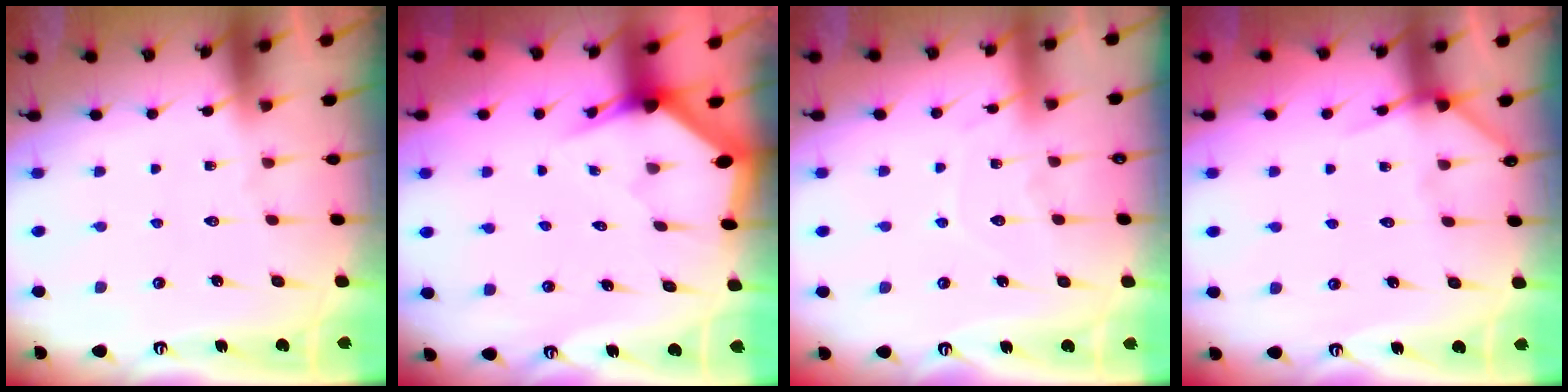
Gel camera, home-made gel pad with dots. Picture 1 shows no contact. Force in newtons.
{"total": 3.0, "press": 3.0, "slide": 0.2}
{"total": 6.9, "press": 6.9, "slide": 0.5}
{"total": 5.1, "press": 5.1, "slide": 0.4}